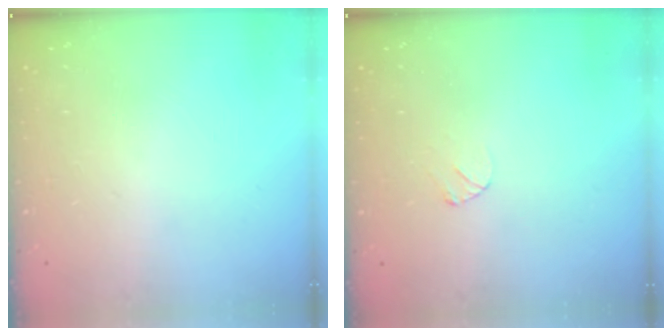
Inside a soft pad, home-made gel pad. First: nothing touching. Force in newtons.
{"total": 3.6, "press": 3.6, "slide": 0.2}